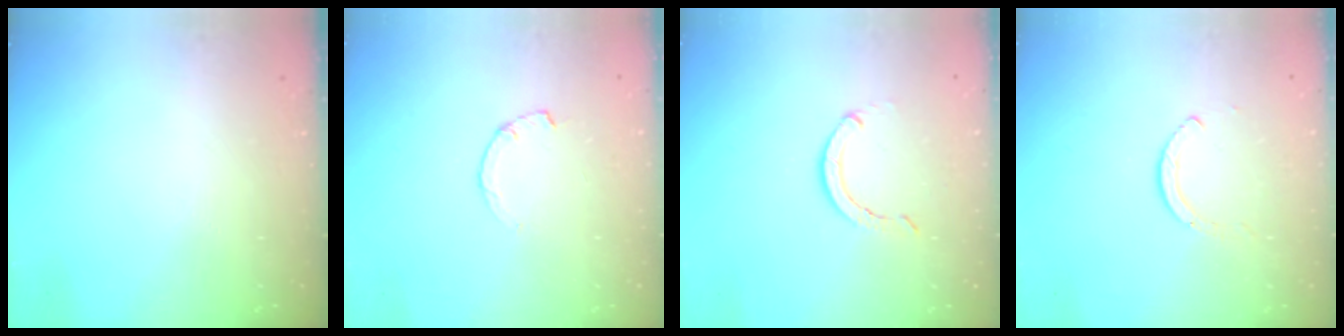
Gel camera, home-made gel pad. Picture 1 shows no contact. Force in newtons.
{"total": 1.0, "press": 0.9, "slide": 0.2}
{"total": 2.9, "press": 2.9, "slide": 0.1}
{"total": 2.0, "press": 1.9, "slide": 0.3}